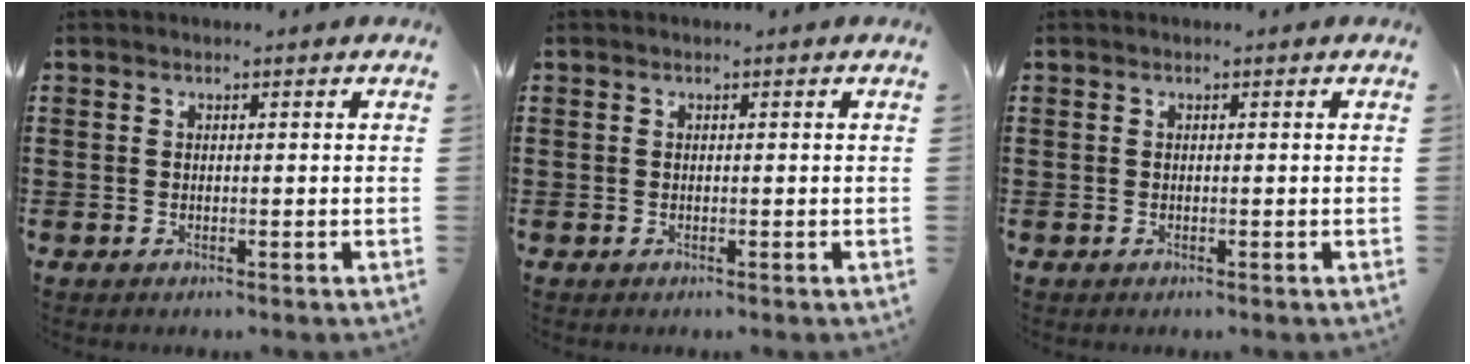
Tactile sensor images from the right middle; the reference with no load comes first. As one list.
[{"total": 0.0}, {"total": 0.0}]